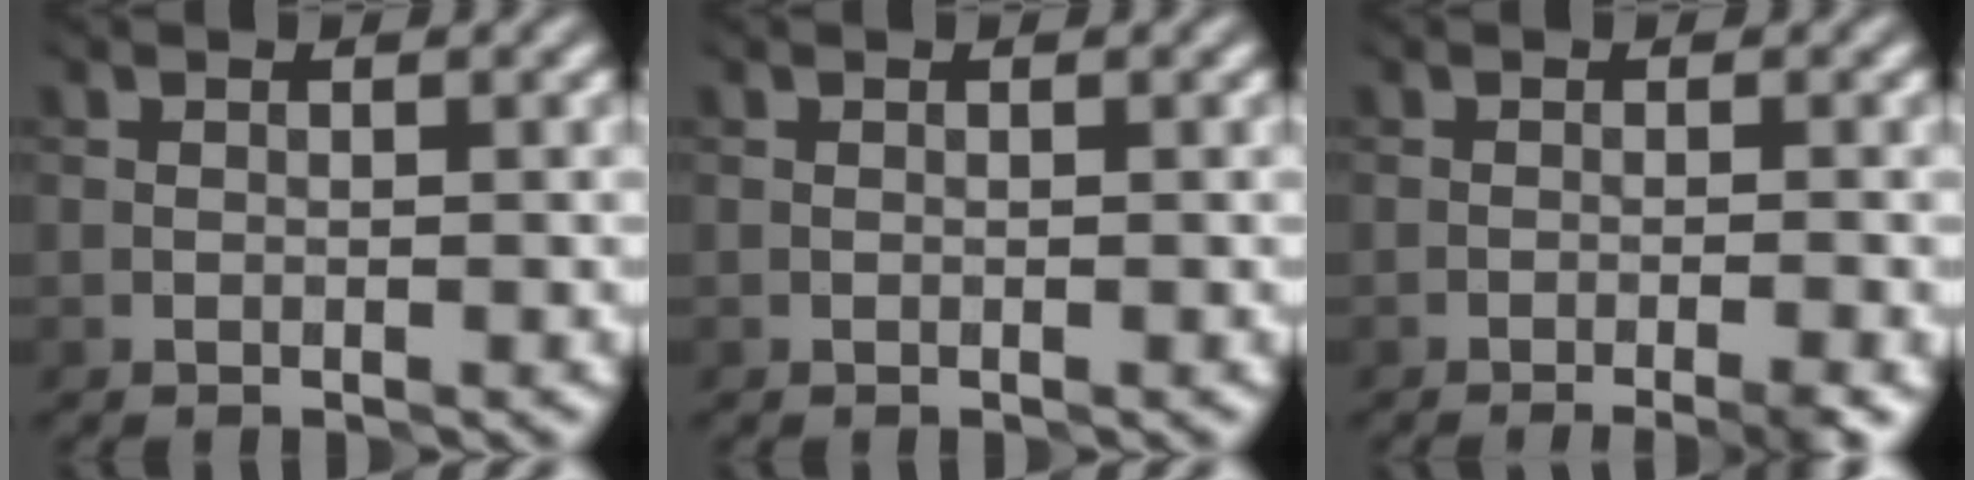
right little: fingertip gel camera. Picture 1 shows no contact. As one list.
[{"total": 0.0}, {"total": 3.7, "force": [-2.4, 0.5, 2.8], "torque": [-0.050, -0.001, -0.037]}]